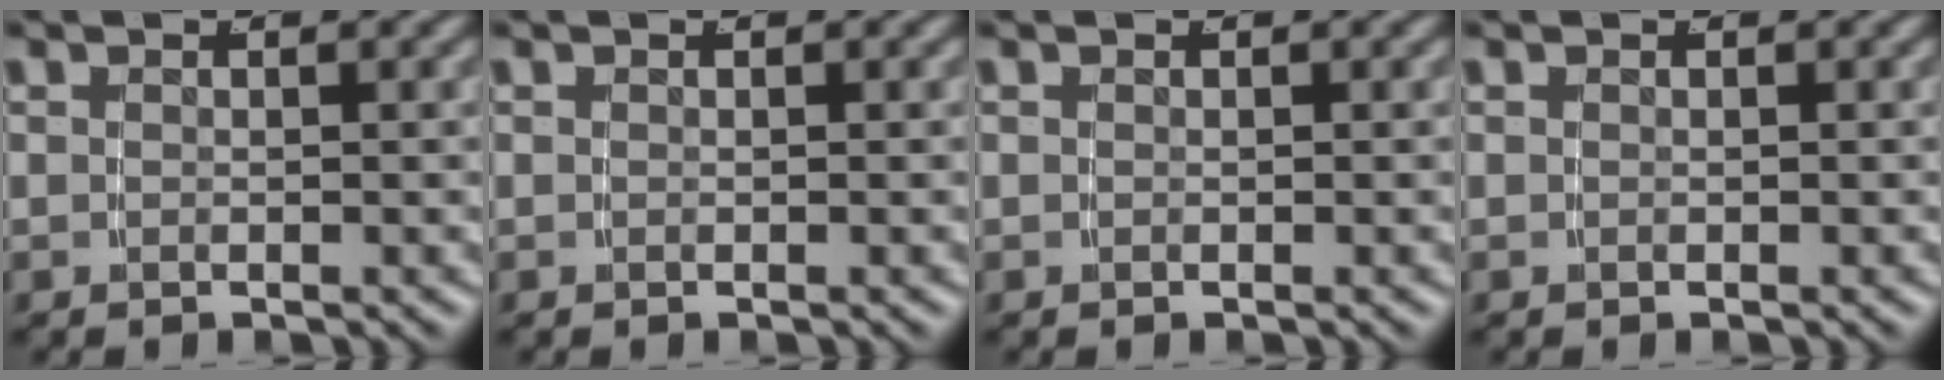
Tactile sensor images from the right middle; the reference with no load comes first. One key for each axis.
{"total": 0.0}
{"total": 0.0}
{"total": 0.0}